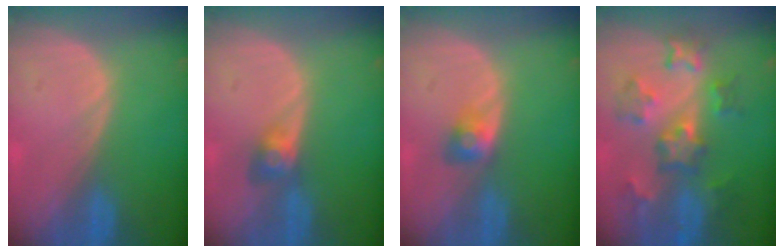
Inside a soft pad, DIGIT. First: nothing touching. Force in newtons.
{"total": 3.1, "press": 2.7, "slide": 1.4}
{"total": 2.8, "press": 2.6, "slide": 1.2}
{"total": 8.3, "press": 7.7, "slide": 3.1}